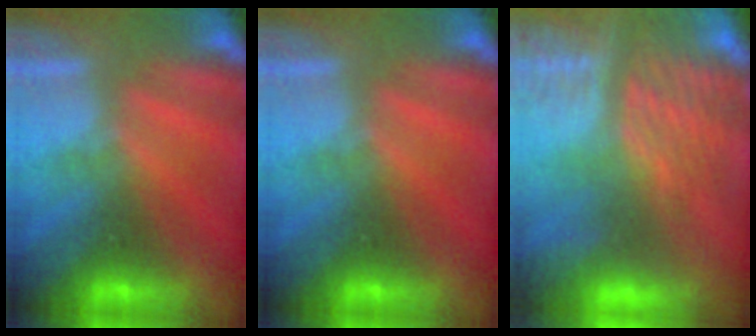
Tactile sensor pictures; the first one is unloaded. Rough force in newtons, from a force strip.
{"total": 0.0}
{"total": 9.6}